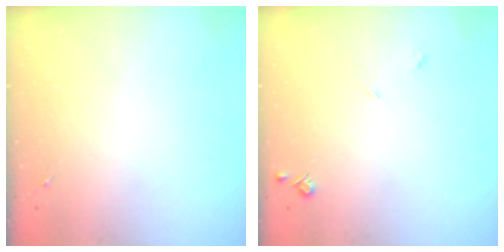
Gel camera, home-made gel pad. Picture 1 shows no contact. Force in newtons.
{"total": 4.2, "press": 4.2, "slide": 0.7}